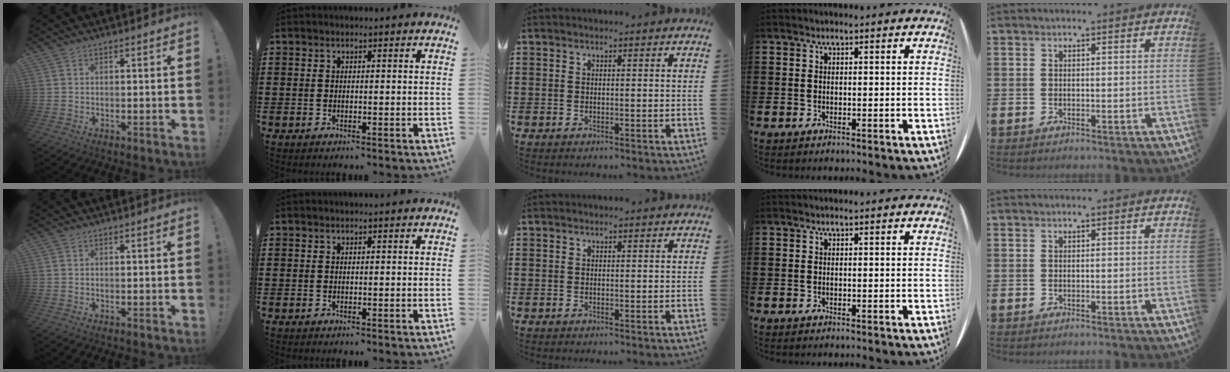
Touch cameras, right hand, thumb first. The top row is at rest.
{}